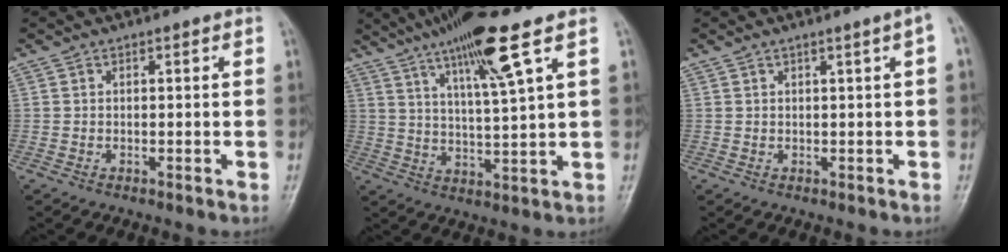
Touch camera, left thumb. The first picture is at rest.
{"total": 13.2, "force": [7.4, 0.8, 10.9], "torque": [-0.194, -0.026, 0.130]}
{"total": 2.2, "force": [0.7, -0.1, 2.1], "torque": [-0.029, 0.005, 0.009]}